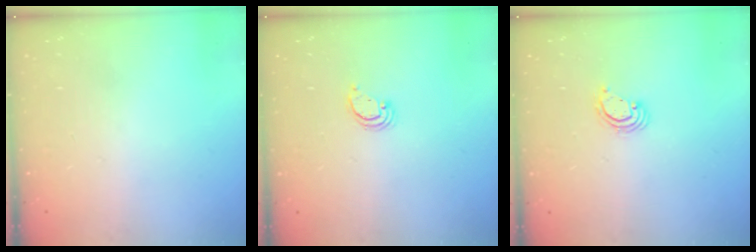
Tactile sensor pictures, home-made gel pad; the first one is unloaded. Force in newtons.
{"total": 2.4, "press": 2.4, "slide": 0.2}
{"total": 2.2, "press": 2.2, "slide": 0.2}